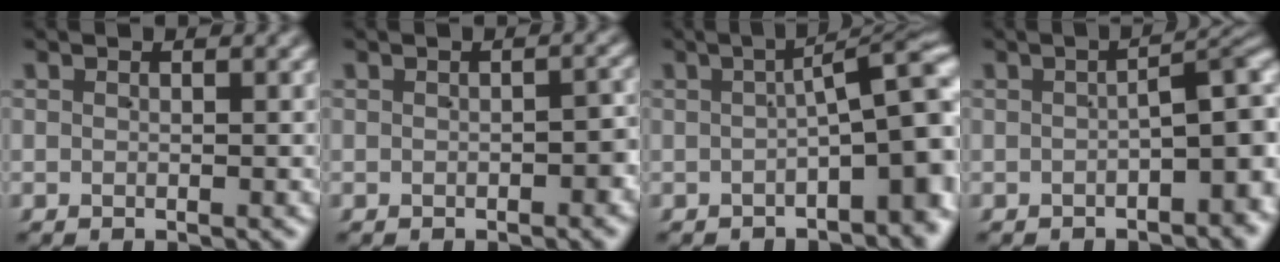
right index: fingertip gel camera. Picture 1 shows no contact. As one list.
[{"total": 1.5, "force": [-0.9, 0.7, 1.0], "torque": [-0.012, 0.001, -0.012]}, {"total": 6.4, "force": [-1.0, 1.9, 6.0], "torque": [-0.064, 0.006, -0.011]}, {"total": 6.4, "force": [-1.4, 2.7, 5.7], "torque": [-0.044, 0.001, -0.017]}]